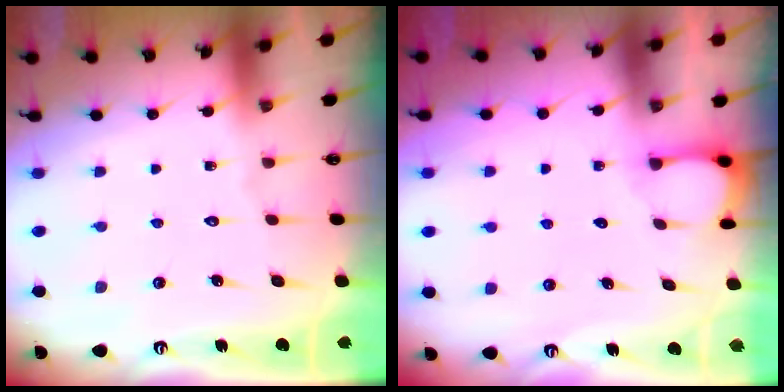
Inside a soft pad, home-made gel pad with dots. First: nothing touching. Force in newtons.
{"total": 2.3, "press": 2.2, "slide": 0.4}